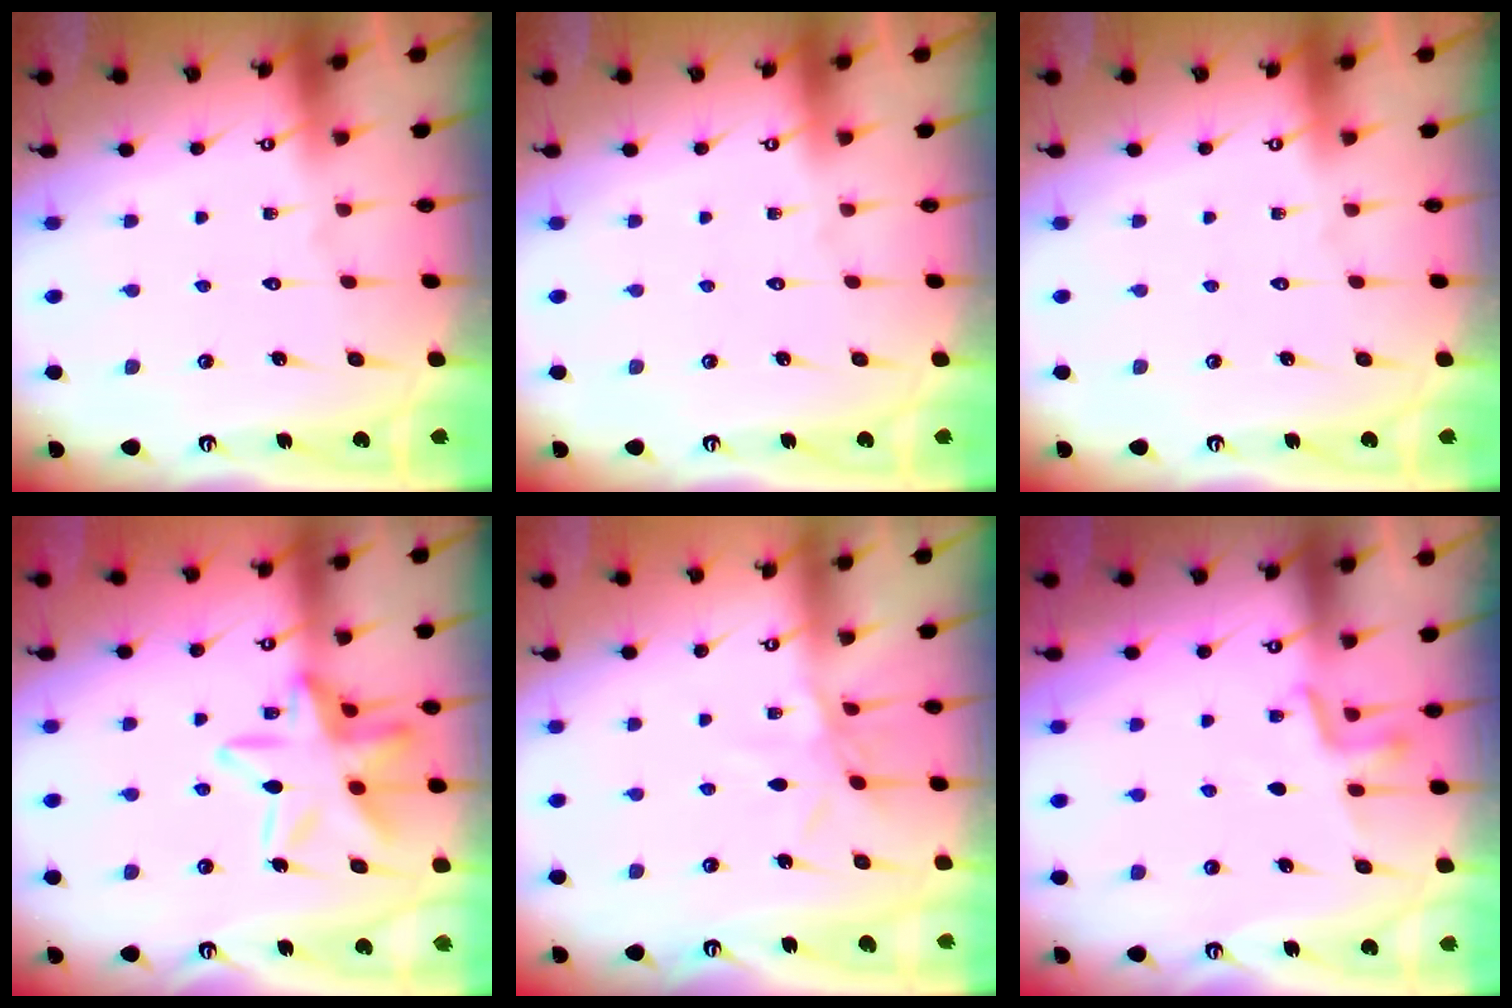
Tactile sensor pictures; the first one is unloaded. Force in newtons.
{"total": 0.0}
{"total": 0.0}
{"total": 16.6, "press": 16.6, "slide": 1.2}
{"total": 6.8, "press": 6.7, "slide": 0.5}
{"total": 5.2, "press": 5.1, "slide": 1.0}